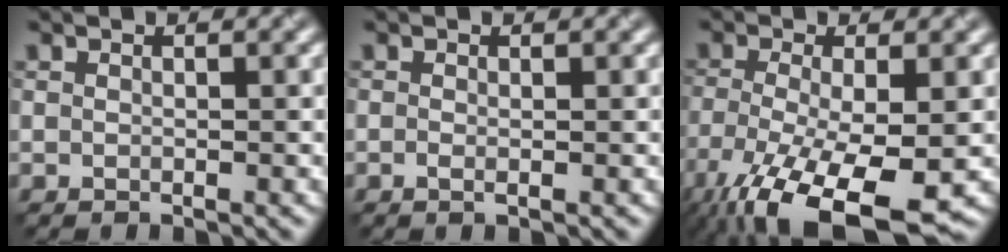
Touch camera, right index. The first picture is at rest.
{"total": 0.6, "force": [-0.1, 0.1, 0.5], "torque": [-0.012, -0.004, -0.002]}
{"total": 11.6, "force": [-6.2, 3.8, 9.0], "torque": [-0.183, -0.038, -0.104]}